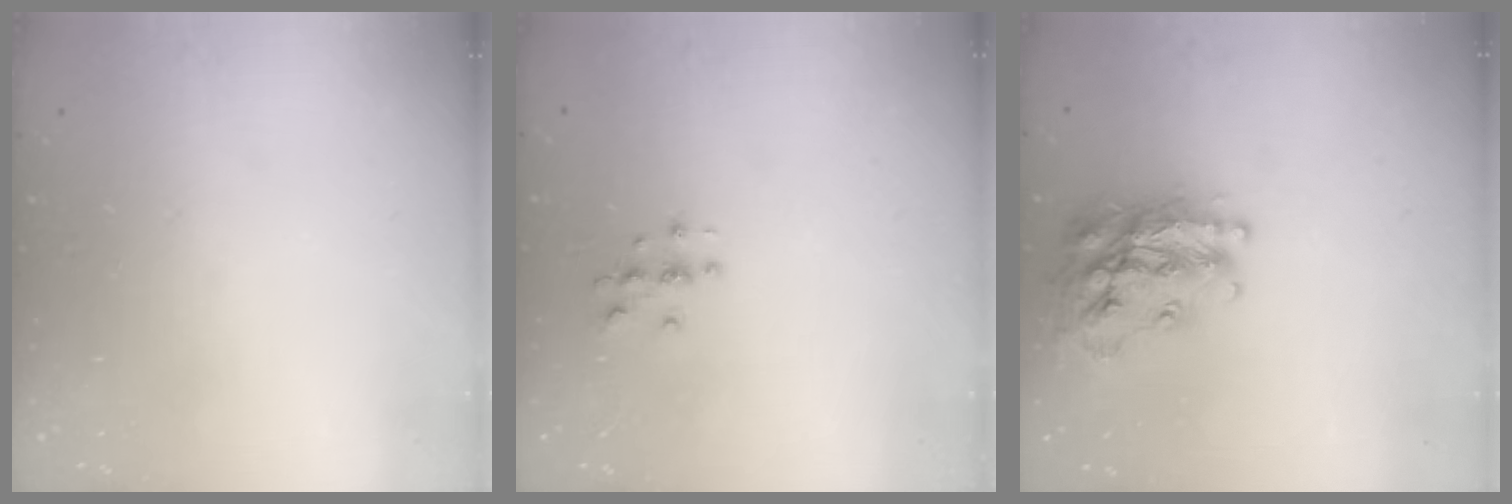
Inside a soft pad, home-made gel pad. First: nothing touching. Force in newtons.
{"total": 2.9, "press": 2.9, "slide": 0.3}
{"total": 21.9, "press": 21.8, "slide": 1.8}